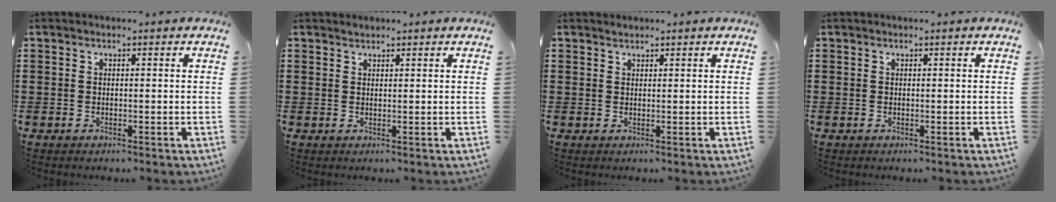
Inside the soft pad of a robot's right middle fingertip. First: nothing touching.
{"total": 0.9, "force": [0.8, 0.2, -0.2], "torque": [0.002, -0.001, 0.017]}
{"total": 0.8, "force": [0.8, 0.2, -0.2], "torque": [0.001, -0.002, 0.016]}
{"total": 0.0}